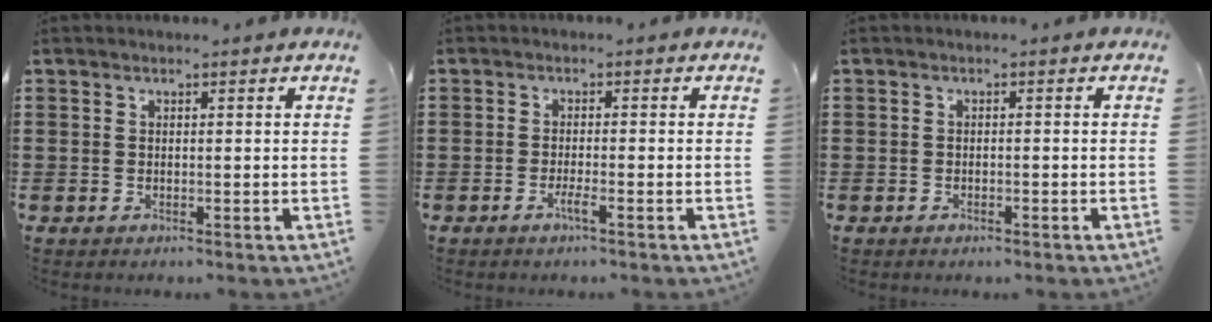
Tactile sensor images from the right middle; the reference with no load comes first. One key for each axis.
{"total": 2.1, "fx": -1.3, "fy": 0.0, "fz": 1.7, "tx": -0.031, "ty": -0.002, "tz": -0.022}
{"total": 0.8, "fx": -0.7, "fy": 0.3, "fz": 0.2, "tx": -0.006, "ty": -0.001, "tz": -0.013}